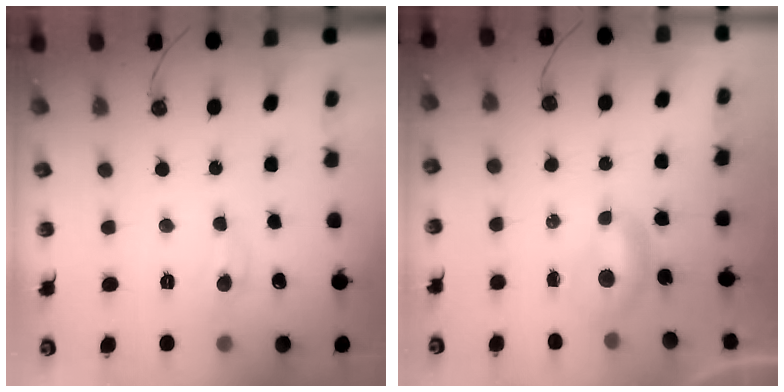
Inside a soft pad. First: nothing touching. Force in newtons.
{"total": 1.7, "press": 1.6, "slide": 0.4}